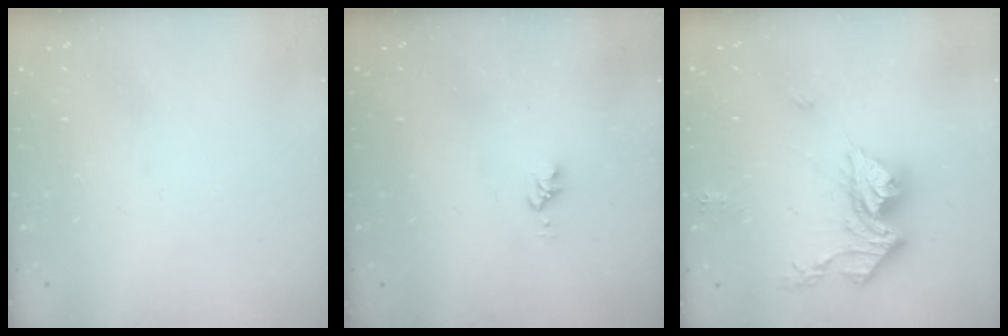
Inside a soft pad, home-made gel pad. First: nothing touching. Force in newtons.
{"total": 3.0, "press": 3.0, "slide": 0.4}
{"total": 14.7, "press": 14.6, "slide": 1.5}